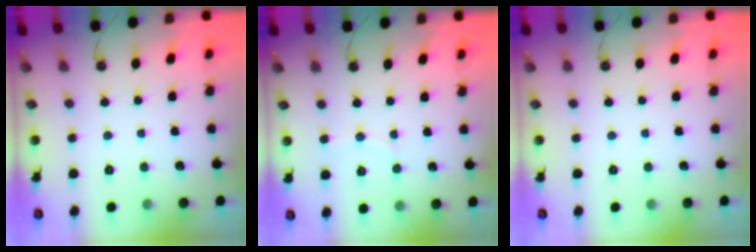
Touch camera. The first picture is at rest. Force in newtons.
{"total": 4.1, "press": 4.0, "slide": 0.4}
{"total": 0.0}